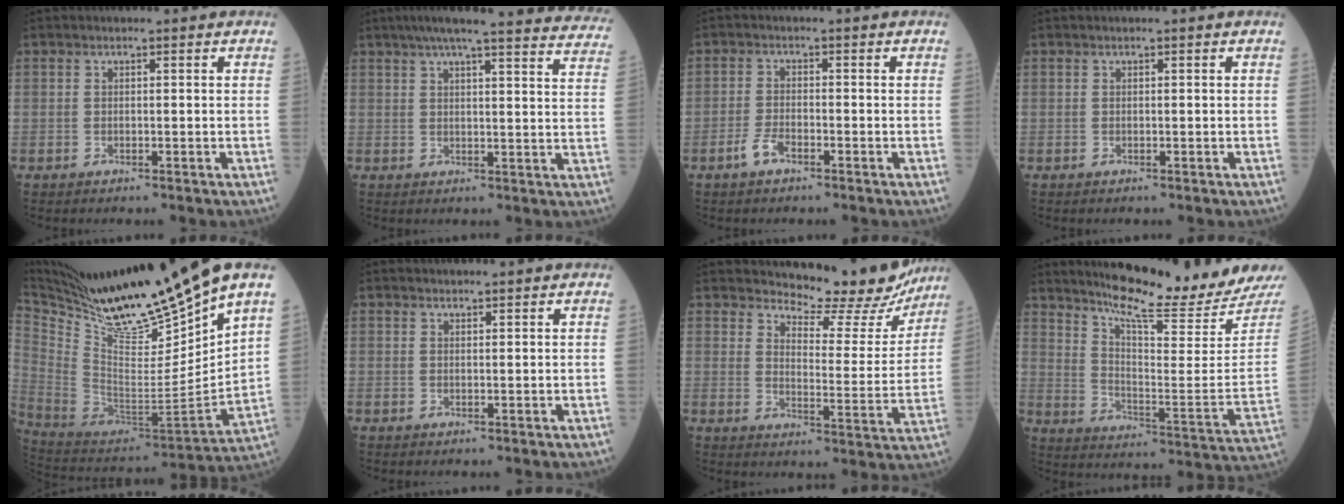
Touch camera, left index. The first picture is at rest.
{"total": 27.3, "force": [24.8, 1.8, 11.3], "torque": [-0.165, -0.044, 0.286]}
{"total": 2.6, "force": [-1.8, 0.9, 1.7], "torque": [-0.042, 0.000, -0.037]}
{"total": 0.0}
{"total": 24.5, "force": [19.9, -0.4, 14.2], "torque": [-0.240, -0.043, 0.359]}
{"total": 1.9, "force": [1.9, 0.1, 0.5], "torque": [-0.009, 0.015, 0.027]}
{"total": 13.9, "force": [13.2, 3.3, 2.9], "torque": [-0.030, -0.036, 0.154]}
{"total": 18.3, "force": [17.0, -1.2, 6.6], "torque": [-0.122, -0.094, 0.242]}